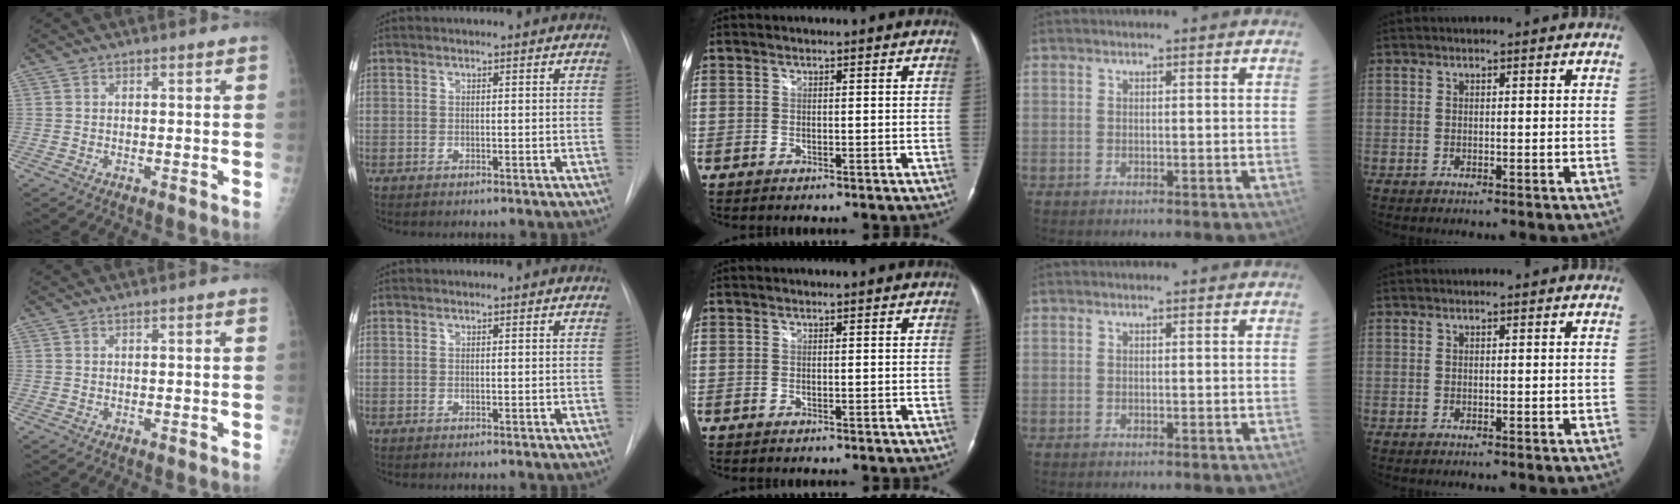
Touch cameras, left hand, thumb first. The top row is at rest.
{}